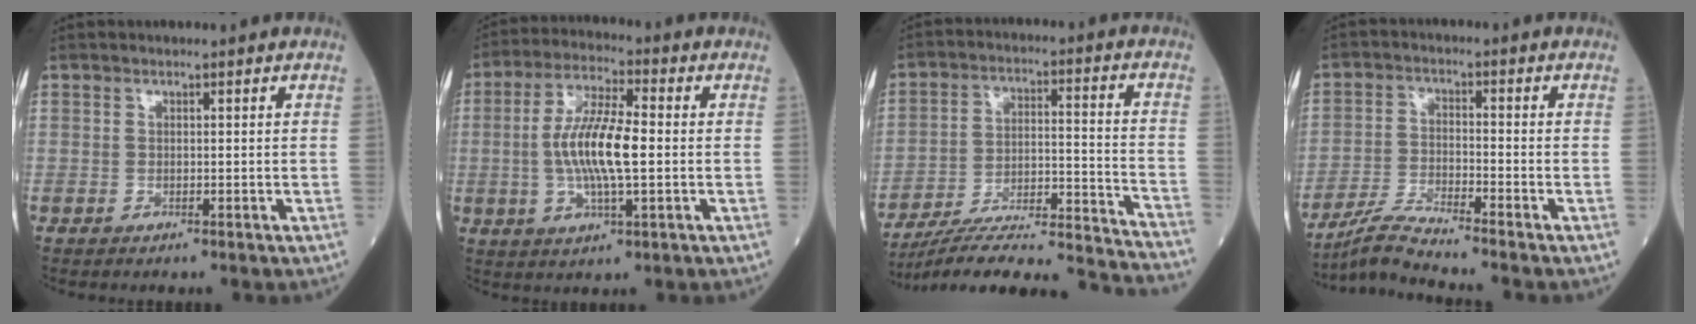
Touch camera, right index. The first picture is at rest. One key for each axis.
{"total": 10.9, "fx": -0.5, "fy": 2.2, "fz": 10.7, "tx": -0.211, "ty": 0.003, "tz": -0.012}
{"total": 24.5, "fx": -23.0, "fy": -0.4, "fz": 8.5, "tx": -0.087, "ty": -0.008, "tz": -0.332}
{"total": 6.0, "fx": -5.5, "fy": -1.7, "fz": 1.7, "tx": -0.045, "ty": -0.024, "tz": -0.106}